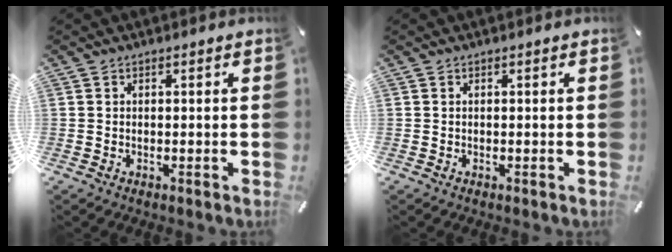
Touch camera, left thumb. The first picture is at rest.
{"total": 0.0}